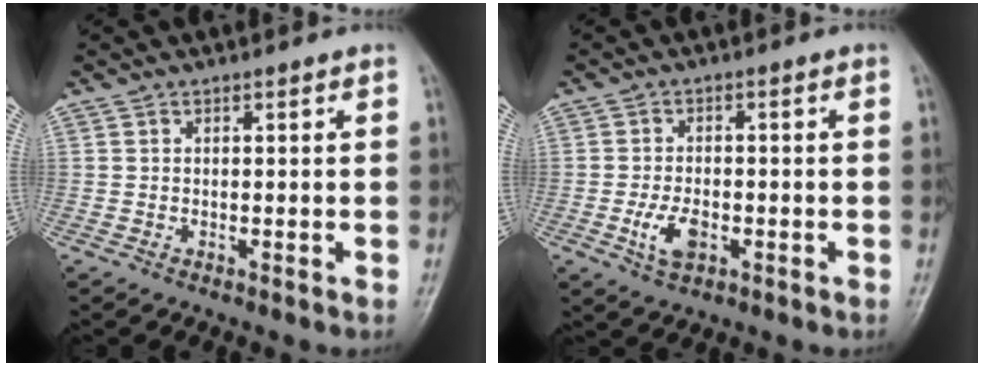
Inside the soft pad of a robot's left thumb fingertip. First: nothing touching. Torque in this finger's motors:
{"motor_torque": [0.19, 1.38, 0.75, 0.39, 0.02]}